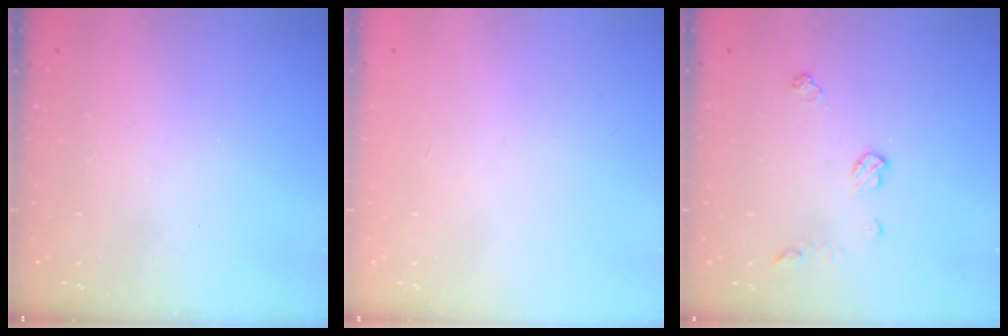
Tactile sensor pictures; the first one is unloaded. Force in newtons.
{"total": 0.0}
{"total": 6.8, "press": 6.8, "slide": 0.1}